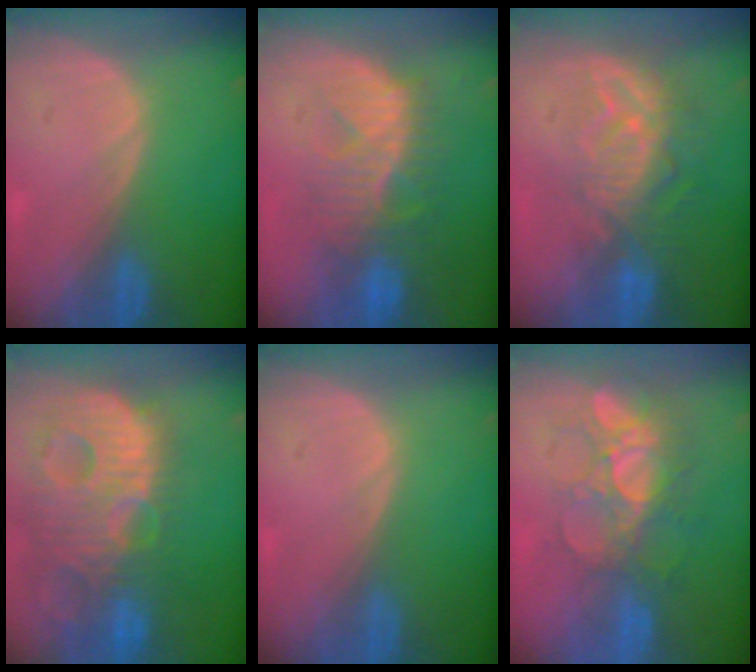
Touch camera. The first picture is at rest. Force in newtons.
{"total": 9.3, "press": 8.8, "slide": 3.0}
{"total": 9.4, "press": 8.2, "slide": 4.6}
{"total": 14.1, "press": 12.2, "slide": 7.0}
{"total": 0.0}
{"total": 8.7, "press": 7.8, "slide": 3.7}